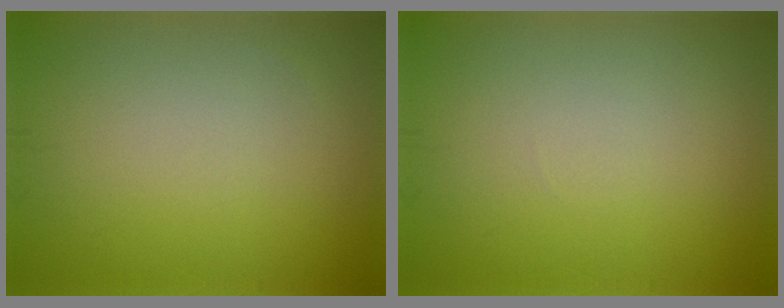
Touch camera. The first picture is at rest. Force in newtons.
{"total": 0.0}